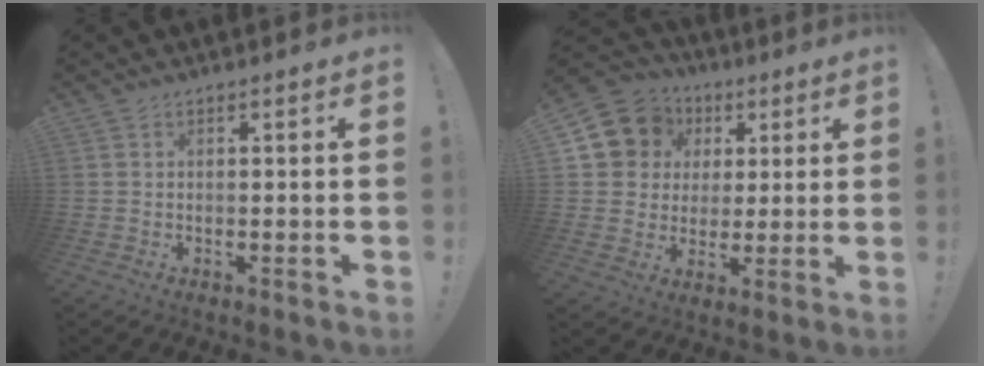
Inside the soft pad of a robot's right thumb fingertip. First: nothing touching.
{"total": 11.4, "force": [3.9, 10.2, 3.0], "torque": [-0.049, -0.014, 0.087]}